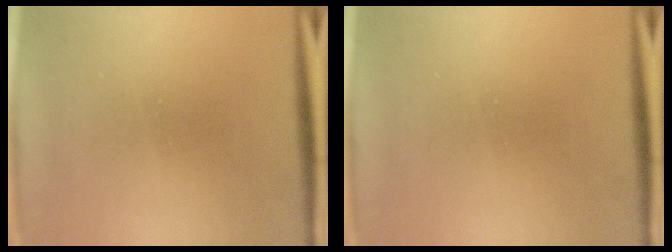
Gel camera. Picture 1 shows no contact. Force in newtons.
{"total": 0.0}